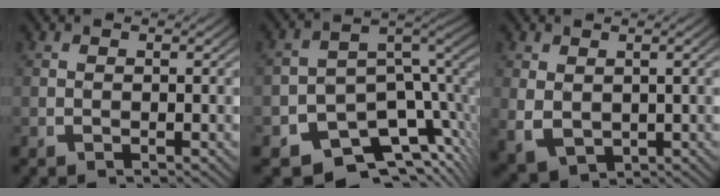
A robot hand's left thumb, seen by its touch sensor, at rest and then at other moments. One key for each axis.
{"total": 13.2, "fx": -5.1, "fy": 8.5, "fz": 8.7, "tx": -0.123, "ty": -0.035, "tz": -0.074}
{"total": 4.0, "fx": -0.4, "fy": 3.2, "fz": 2.5, "tx": -0.067, "ty": -0.029, "tz": 0.021}